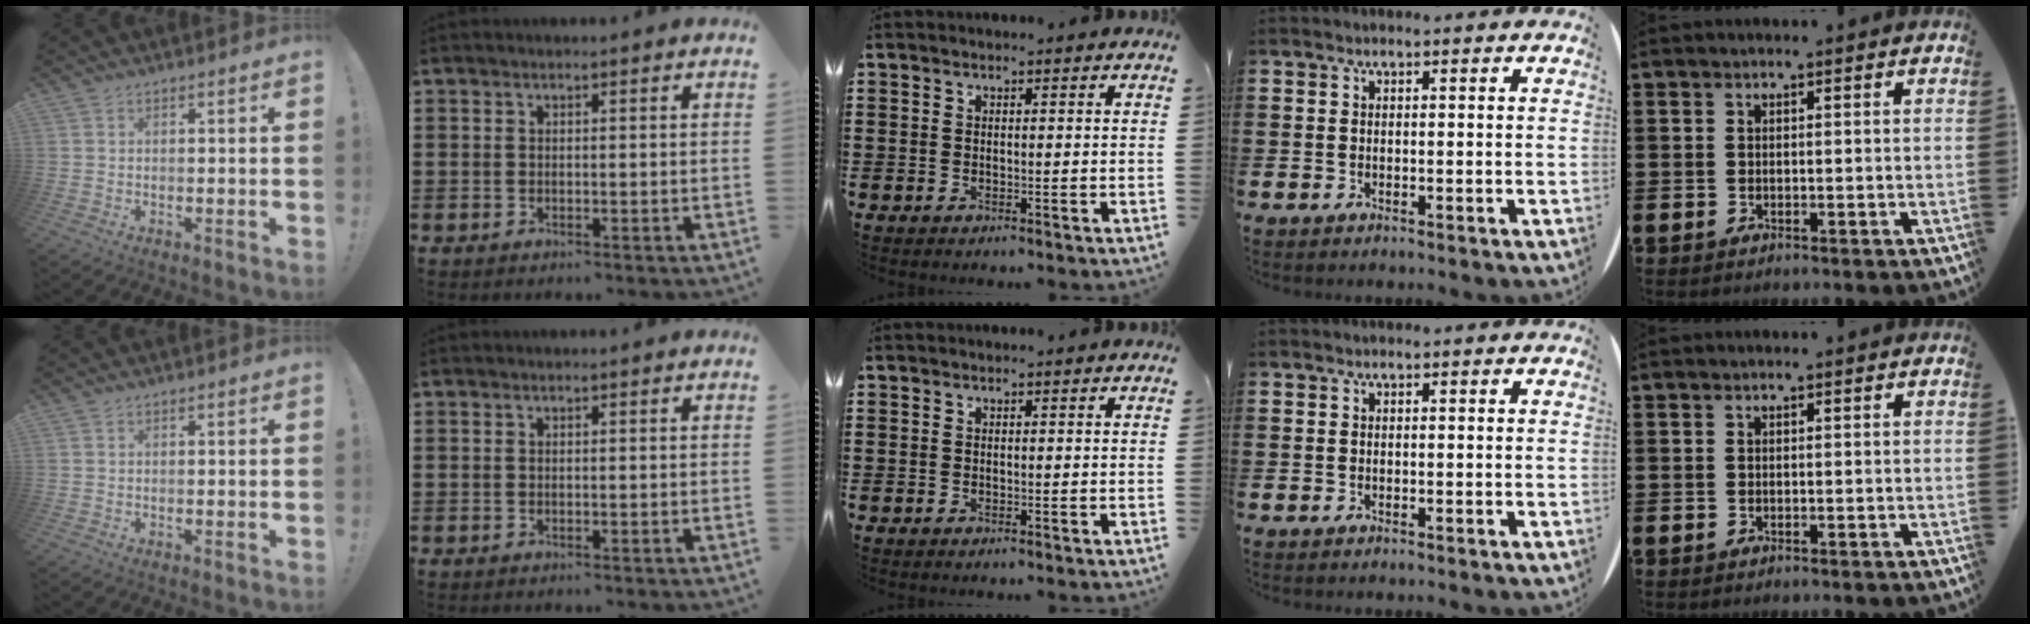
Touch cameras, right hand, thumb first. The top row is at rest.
{}